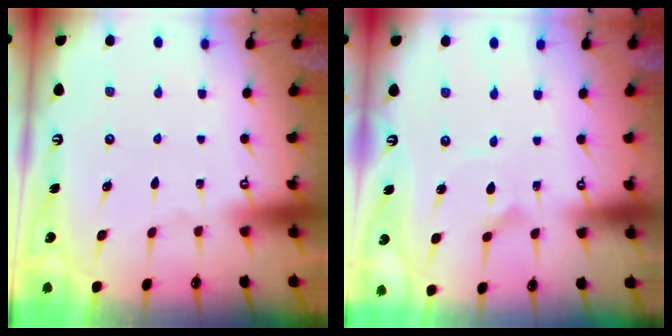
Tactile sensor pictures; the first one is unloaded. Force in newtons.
{"total": 2.9, "press": 2.9, "slide": 0.0}